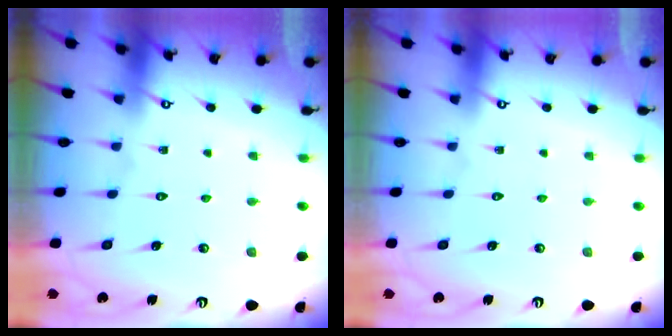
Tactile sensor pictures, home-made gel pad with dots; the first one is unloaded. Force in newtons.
{"total": 0.0}